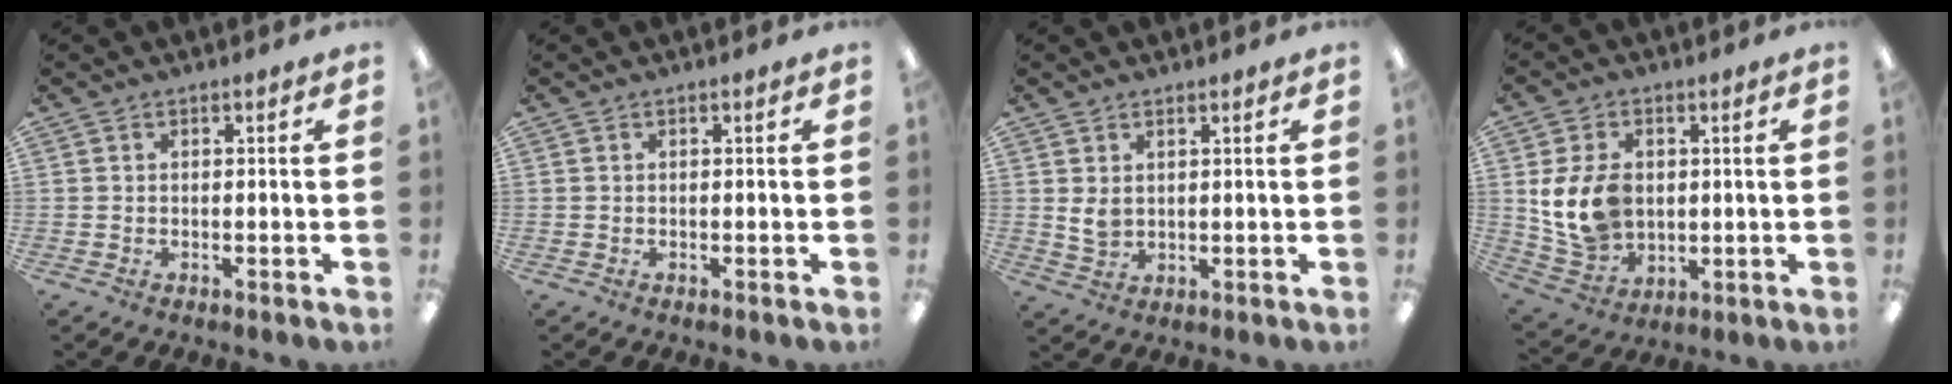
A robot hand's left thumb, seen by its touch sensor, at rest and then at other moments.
{"total": 0.0}
{"total": 3.7, "force": [1.5, 2.6, 2.2], "torque": [-0.043, -0.003, 0.025]}
{"total": 12.2, "force": [1.7, 9.2, 7.8], "torque": [-0.172, 0.003, 0.034]}